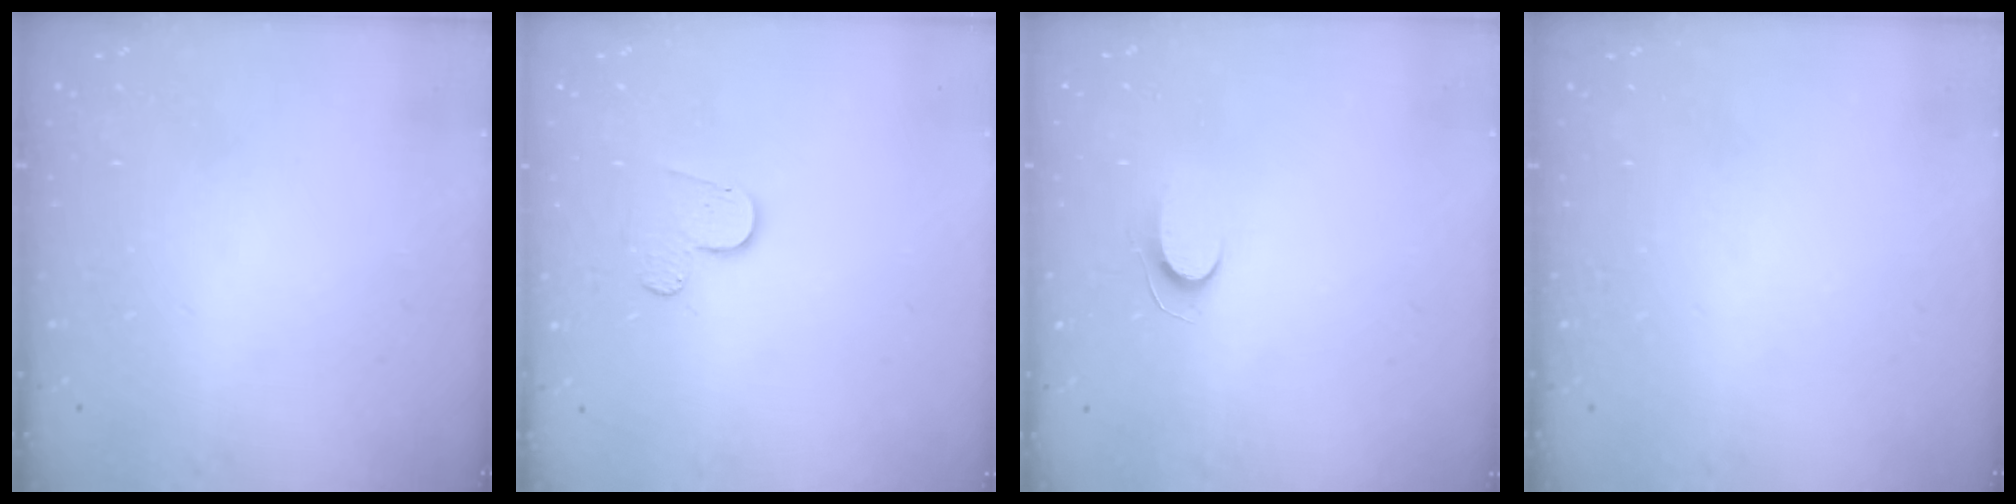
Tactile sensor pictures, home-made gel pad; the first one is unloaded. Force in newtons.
{"total": 4.1, "press": 4.1, "slide": 0.3}
{"total": 5.6, "press": 5.6, "slide": 0.5}
{"total": 0.0}